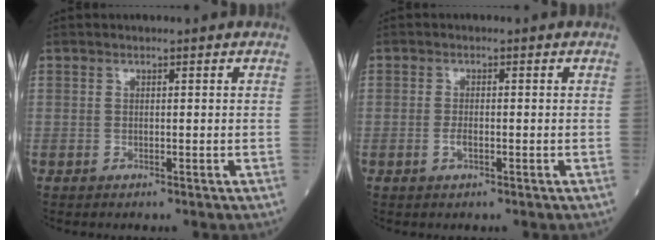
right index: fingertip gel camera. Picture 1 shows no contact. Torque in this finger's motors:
{"motor_torque": [0.42, -0.16, 0.21, 0.06]}